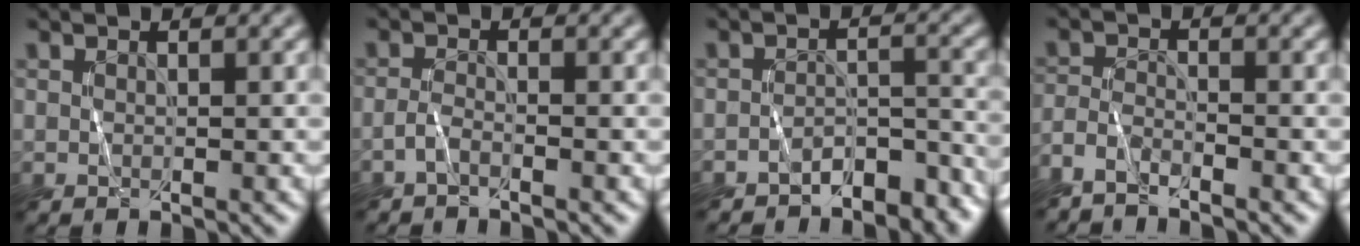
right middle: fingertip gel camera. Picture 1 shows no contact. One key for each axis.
{"total": 1.1, "fx": -1.1, "fy": 0.1, "fz": 0.2, "tx": -0.007, "ty": 0.003, "tz": -0.023}
{"total": 3.7, "fx": -3.3, "fy": 1.2, "fz": 0.9, "tx": -0.006, "ty": 0.006, "tz": -0.051}
{"total": 2.7, "fx": -2.7, "fy": 0.1, "fz": 0.5, "tx": -0.017, "ty": -0.007, "tz": -0.064}